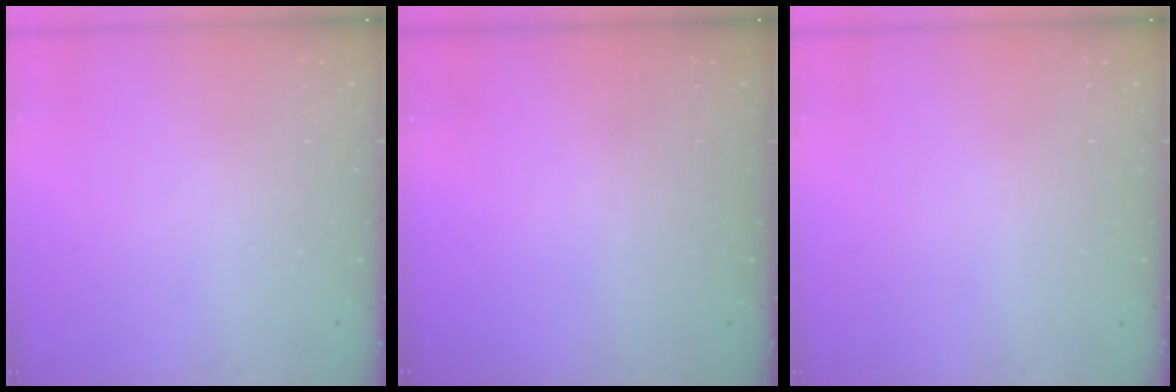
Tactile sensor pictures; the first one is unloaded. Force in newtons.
{"total": 0.0}
{"total": 0.0}